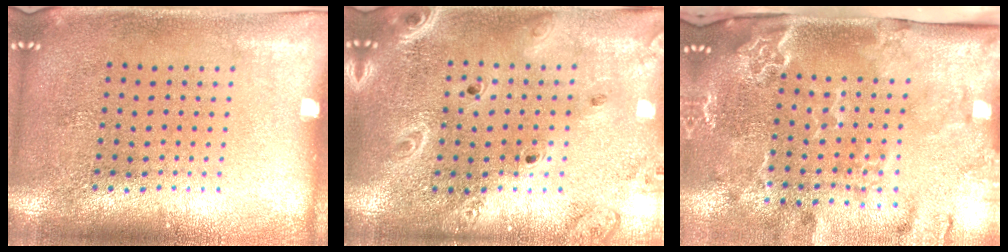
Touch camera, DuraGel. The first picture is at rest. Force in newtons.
{"total": 2.4, "press": 2.1, "slide": 1.2}
{"total": 3.2, "press": 2.4, "slide": 2.2}